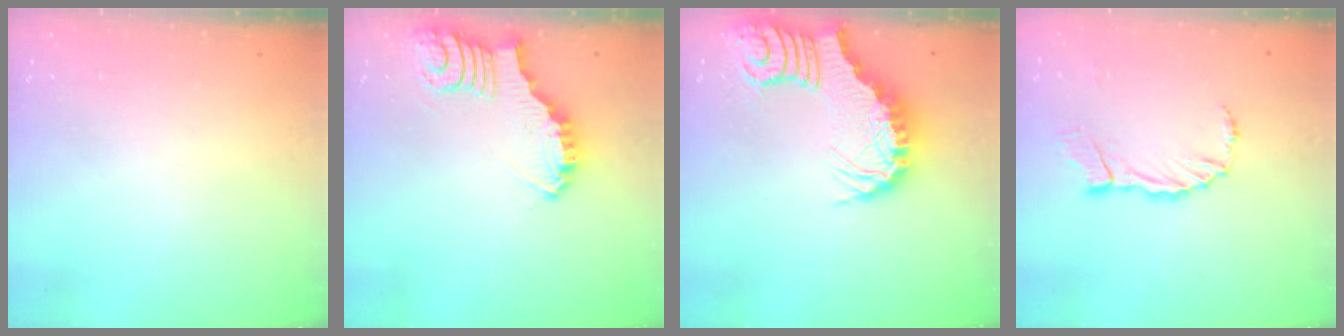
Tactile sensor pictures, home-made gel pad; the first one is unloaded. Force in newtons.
{"total": 3.6, "press": 3.6, "slide": 0.1}
{"total": 3.7, "press": 3.6, "slide": 0.7}
{"total": 7.6, "press": 7.5, "slide": 1.1}